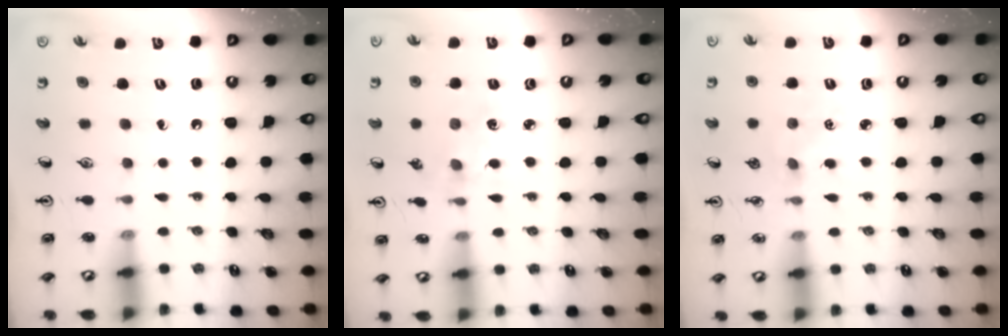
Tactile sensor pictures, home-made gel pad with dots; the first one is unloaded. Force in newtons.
{"total": 1.4, "press": 1.4, "slide": 0.2}
{"total": 3.9, "press": 3.8, "slide": 0.6}